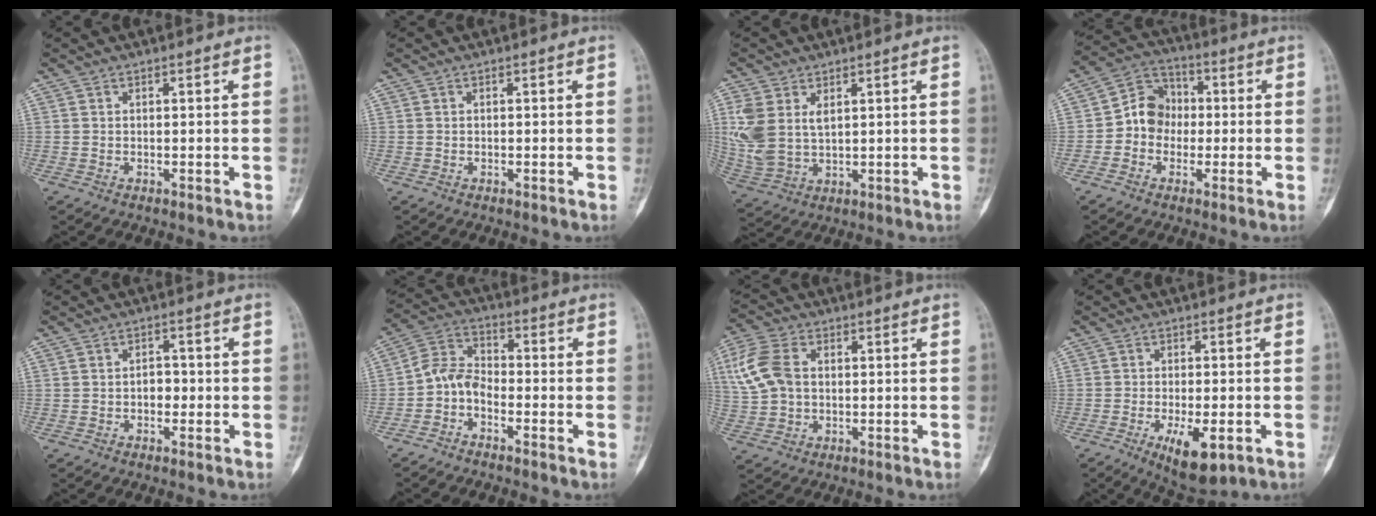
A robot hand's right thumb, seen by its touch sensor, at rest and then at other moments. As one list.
[{"total": 0.0}, {"total": 10.3, "force": [3.0, 6.6, 7.3], "torque": [-0.164, -0.006, 0.074]}, {"total": 8.6, "force": [-1.1, 7.5, 4.1], "torque": [-0.040, 0.032, -0.037]}, {"total": 1.8, "force": [-0.4, 1.4, 1.0], "torque": [-0.004, 0.006, -0.010]}, {"total": 6.0, "force": [-2.7, 3.7, 3.8], "torque": [-0.065, 0.037, -0.069]}, {"total": 10.9, "force": [1.8, 7.6, 7.6], "torque": [-0.167, 0.012, 0.036]}, {"total": 9.0, "force": [-3.6, 3.5, 7.5], "torque": [-0.116, -0.005, -0.048]}]